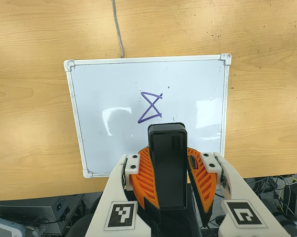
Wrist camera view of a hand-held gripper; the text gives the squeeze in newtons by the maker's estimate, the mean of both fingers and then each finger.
{"total": 12.1, "left": 11.5, "right": 12.7}